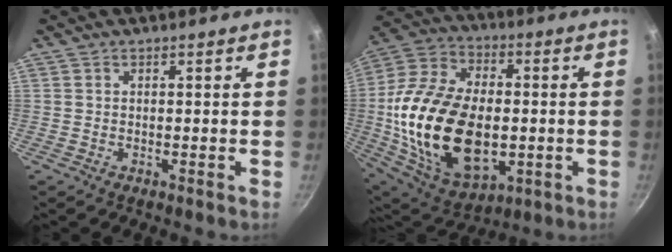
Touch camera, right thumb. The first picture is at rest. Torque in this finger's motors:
{"motor_torque": [-0.48, 2.60, 2.26, -0.51, 0.36]}